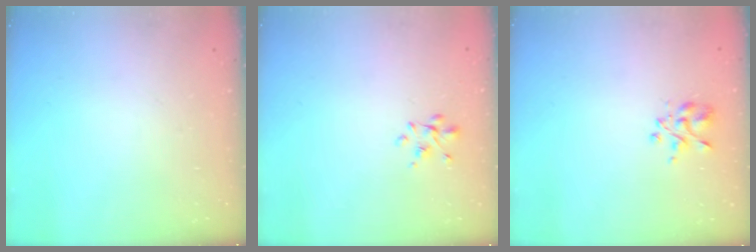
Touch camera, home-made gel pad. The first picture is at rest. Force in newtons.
{"total": 2.2, "press": 2.1, "slide": 0.7}
{"total": 3.7, "press": 3.6, "slide": 0.8}